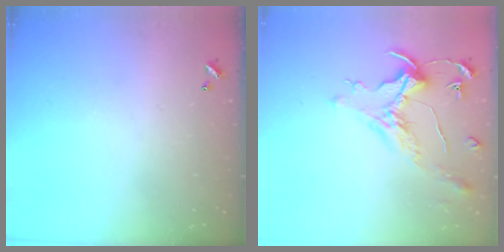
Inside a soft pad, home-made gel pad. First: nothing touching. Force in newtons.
{"total": 1.6, "press": 1.4, "slide": 0.7}